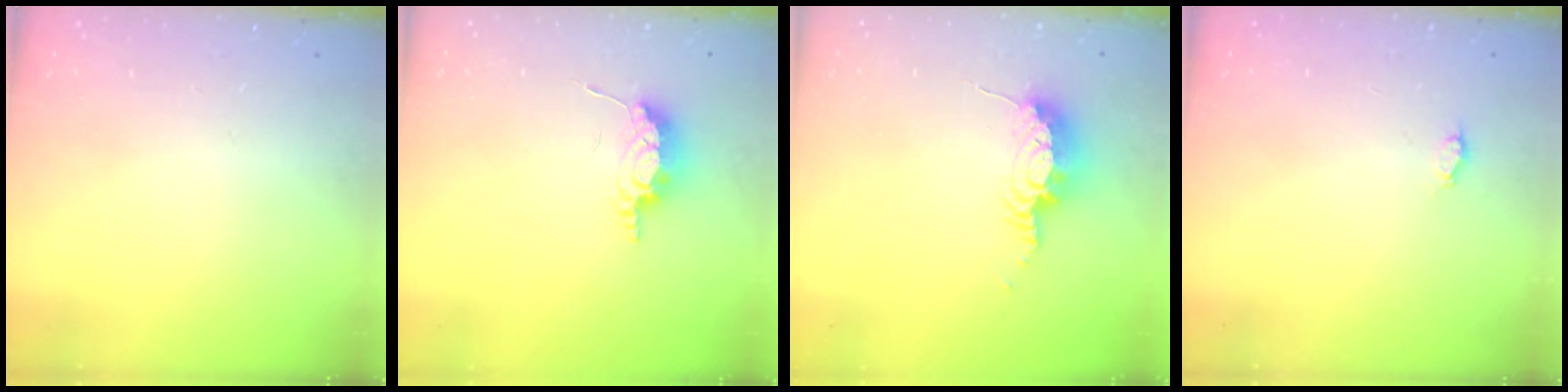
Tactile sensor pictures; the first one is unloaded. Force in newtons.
{"total": 14.2, "press": 8.7, "slide": 11.2}
{"total": 8.0, "press": 7.9, "slide": 0.9}
{"total": 1.8, "press": 1.8, "slide": 0.3}